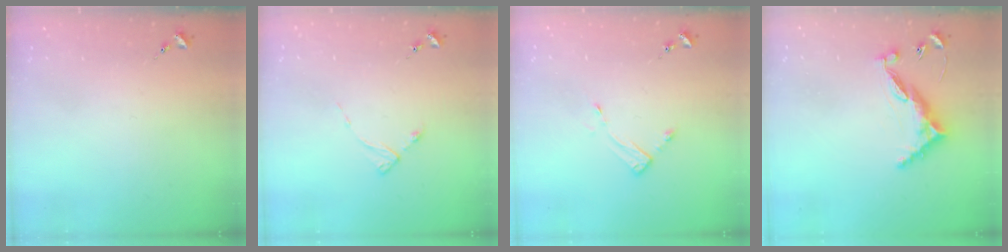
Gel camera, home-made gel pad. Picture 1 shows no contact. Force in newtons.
{"total": 2.7, "press": 2.7, "slide": 0.4}
{"total": 3.2, "press": 3.2, "slide": 0.3}
{"total": 9.8, "press": 9.7, "slide": 1.0}